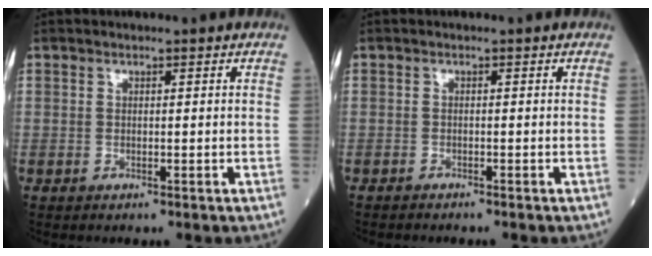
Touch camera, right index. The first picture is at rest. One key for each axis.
{"total": 1.2, "fx": -1.1, "fy": 0.1, "fz": 0.3, "tx": -0.008, "ty": -0.002, "tz": -0.019}